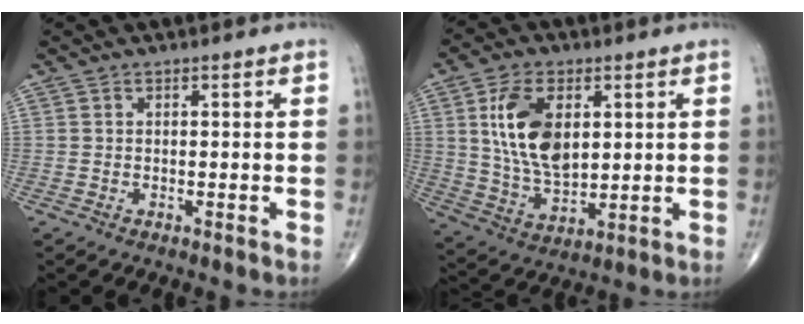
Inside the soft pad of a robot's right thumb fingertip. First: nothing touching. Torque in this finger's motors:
{"motor_torque": [0.79, 1.71, 1.46, 0.01, 0.52]}